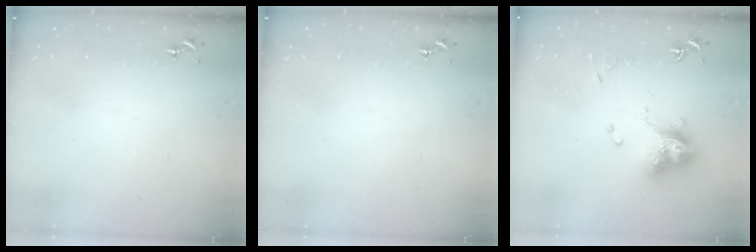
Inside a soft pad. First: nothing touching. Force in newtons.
{"total": 0.0}
{"total": 13.1, "press": 13.1, "slide": 1.3}